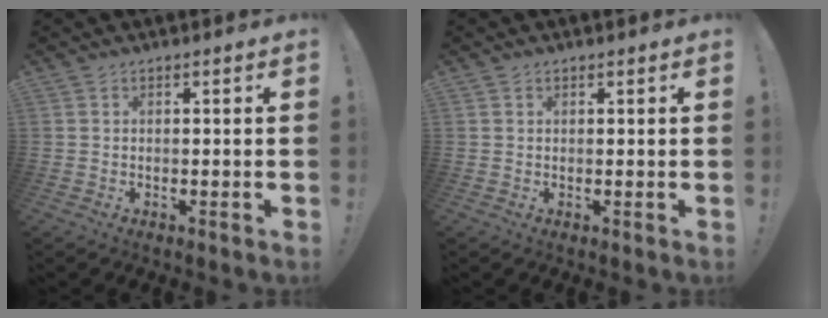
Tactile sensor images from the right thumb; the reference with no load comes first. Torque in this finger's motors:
{"motor_torque": [-0.06, -0.20, -0.28, 0.18, 0.01]}